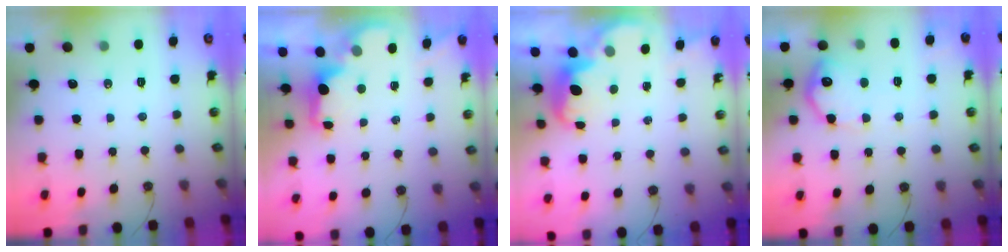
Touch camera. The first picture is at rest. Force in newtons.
{"total": 1.9, "press": 1.7, "slide": 0.8}
{"total": 2.6, "press": 2.6, "slide": 0.6}
{"total": 12.2, "press": 12.2, "slide": 0.4}